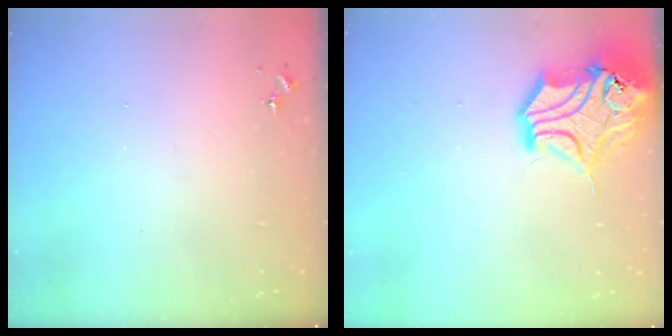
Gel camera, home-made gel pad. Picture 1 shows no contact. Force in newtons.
{"total": 16.7, "press": 16.5, "slide": 2.5}